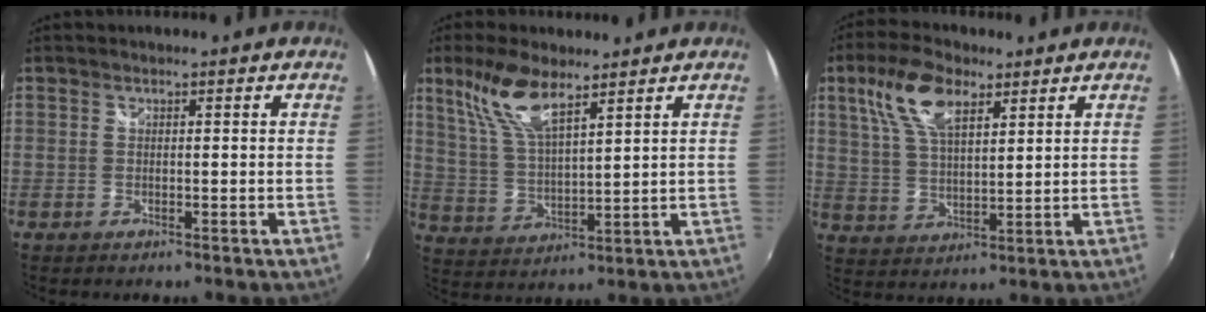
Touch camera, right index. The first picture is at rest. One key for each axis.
{"total": 10.4, "fx": 6.9, "fy": 3.0, "fz": 7.2, "tx": -0.147, "ty": 0.008, "tz": 0.144}
{"total": 11.0, "fx": 5.8, "fy": 4.8, "fz": 8.0, "tx": -0.160, "ty": 0.021, "tz": 0.113}